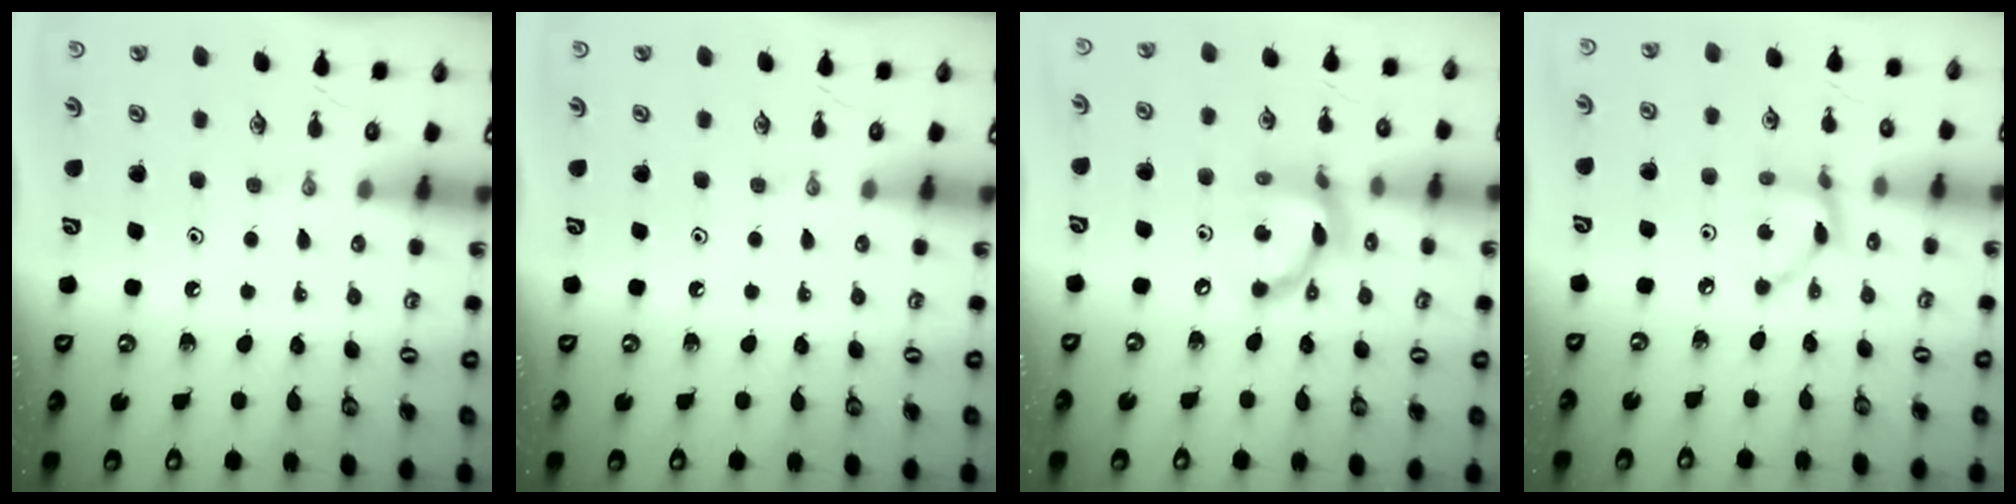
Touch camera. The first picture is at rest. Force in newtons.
{"total": 0.0}
{"total": 12.6, "press": 12.6, "slide": 0.8}
{"total": 5.3, "press": 5.3, "slide": 0.3}